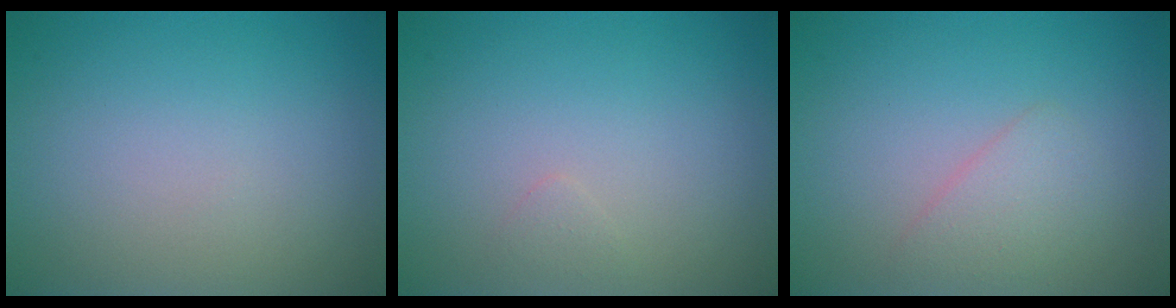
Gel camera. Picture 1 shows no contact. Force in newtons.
{"total": 0.6, "press": 0.6, "slide": 0.0}
{"total": 1.9, "press": 1.8, "slide": 0.1}